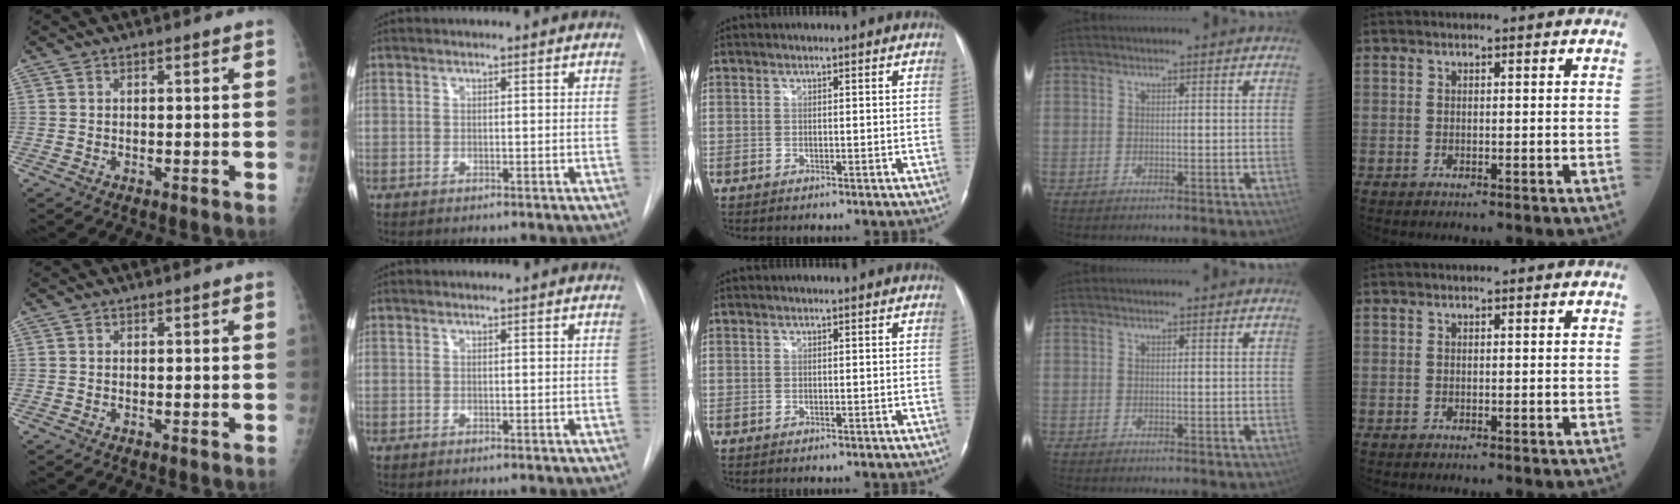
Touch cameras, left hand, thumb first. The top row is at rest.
{}